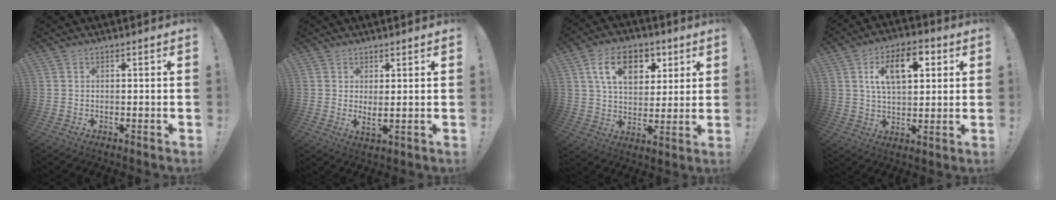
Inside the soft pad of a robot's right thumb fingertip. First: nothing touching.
{"total": 2.8, "force": [1.6, 0.2, 2.3], "torque": [-0.028, -0.020, 0.026]}
{"total": 14.8, "force": [6.3, 9.7, 9.3], "torque": [-0.150, -0.005, 0.117]}
{"total": 13.0, "force": [4.6, 7.1, 9.8], "torque": [-0.160, 0.008, 0.081]}